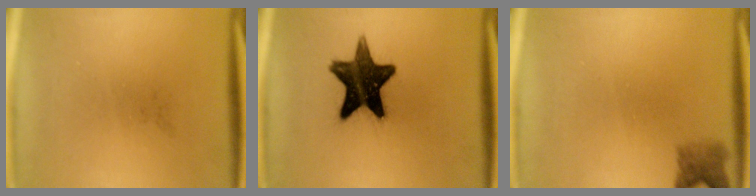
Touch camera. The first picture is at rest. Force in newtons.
{"total": 14.8}
{"total": 2.7}